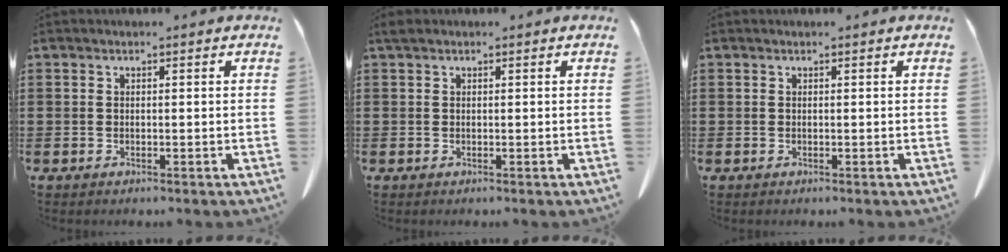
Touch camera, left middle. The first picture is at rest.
{"total": 0.7, "force": [0.5, 0.3, 0.3], "torque": [-0.009, 0.002, 0.009]}
{"total": 0.0}